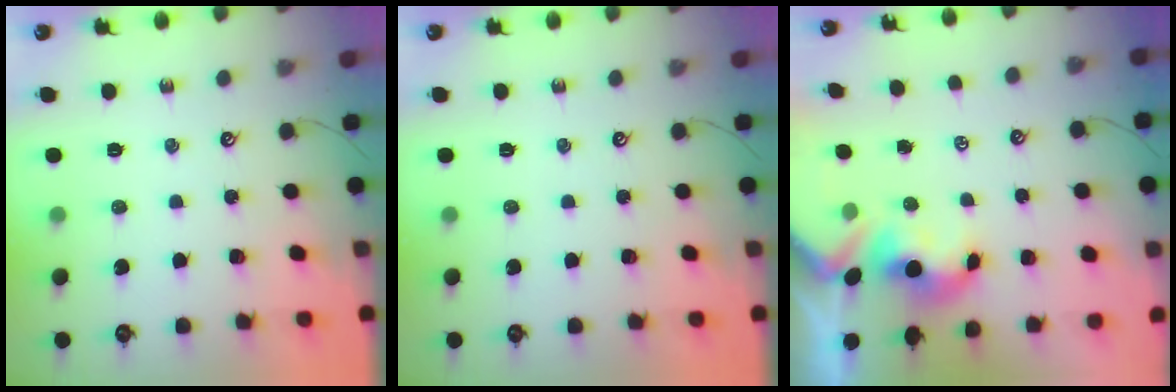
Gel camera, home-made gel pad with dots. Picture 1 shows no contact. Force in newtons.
{"total": 0.0}
{"total": 1.5, "press": 1.3, "slide": 0.7}